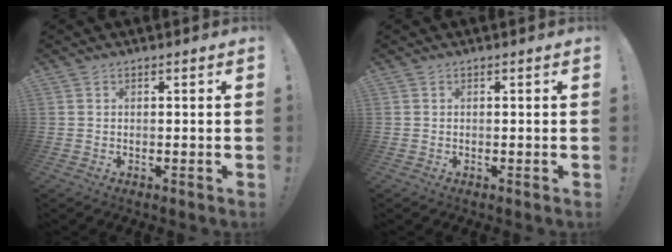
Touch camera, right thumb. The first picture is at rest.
{"total": 0.0}